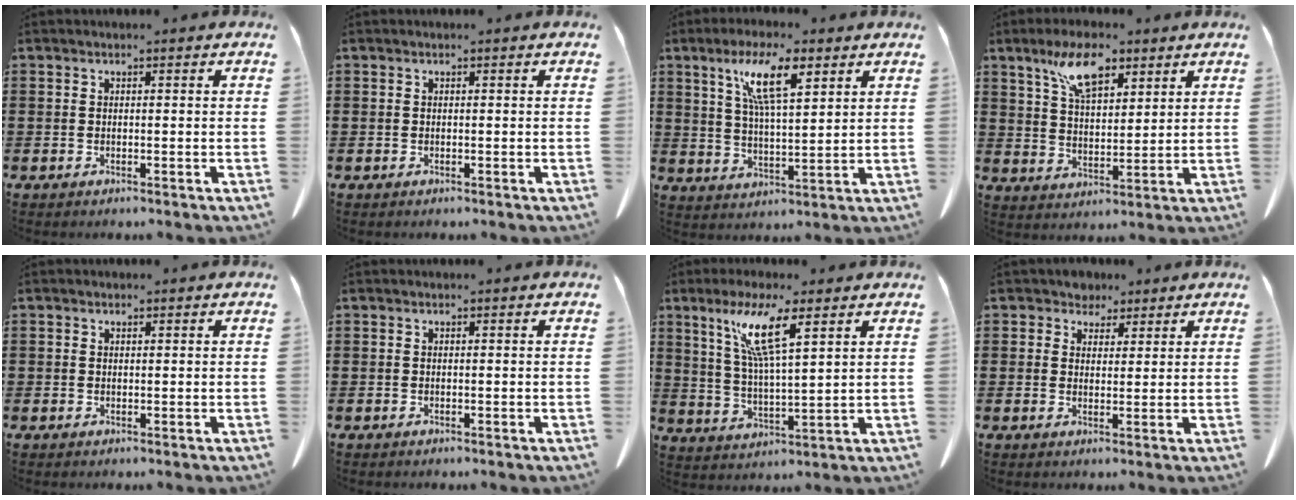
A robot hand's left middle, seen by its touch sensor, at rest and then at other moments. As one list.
[{"total": 0.0}, {"total": 9.5, "force": [5.3, 2.3, 7.5], "torque": [-0.157, 0.003, 0.092]}, {"total": 8.9, "force": [5.7, 3.6, 5.8], "torque": [-0.122, 0.000, 0.103]}, {"total": 0.5, "force": [0.3, 0.4, 0.1], "torque": [-0.004, 0.001, 0.007]}, {"total": 0.0}, {"total": 9.4, "force": [5.6, 1.3, 7.5], "torque": [-0.162, -0.004, 0.096]}, {"total": 3.0, "force": [2.3, 2.0, 0.1], "torque": [-0.016, 0.006, 0.041]}]